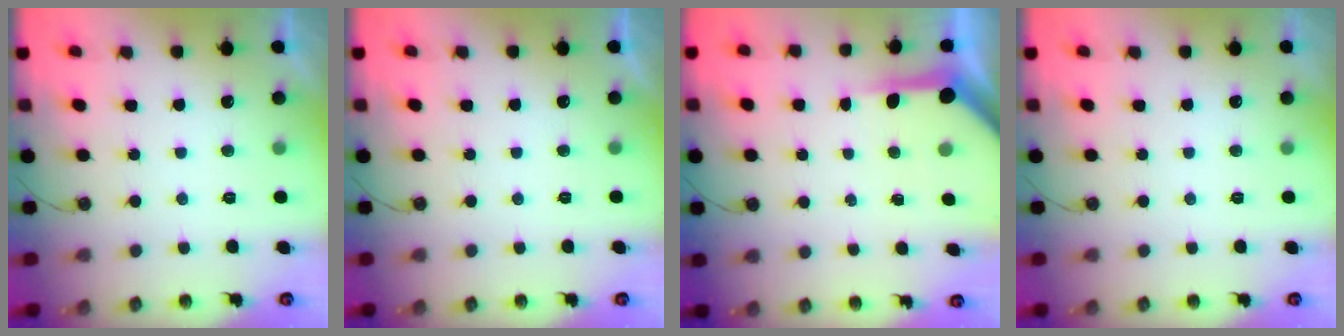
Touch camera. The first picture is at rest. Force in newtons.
{"total": 0.0}
{"total": 5.7, "press": 5.7, "slide": 0.3}
{"total": 0.0}